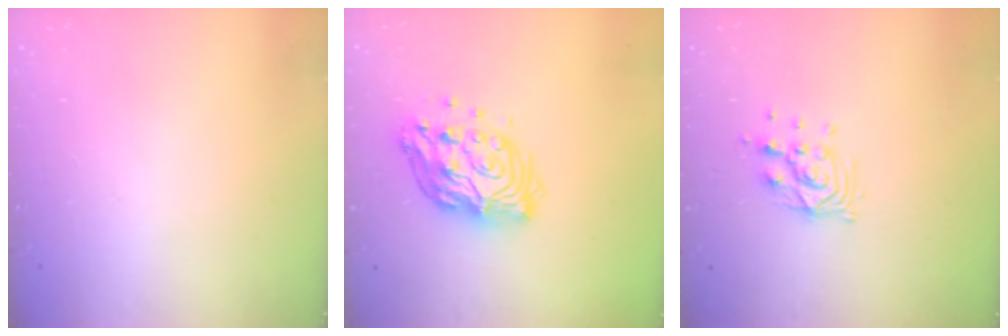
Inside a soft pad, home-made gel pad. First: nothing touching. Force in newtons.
{"total": 13.4, "press": 13.3, "slide": 1.6}
{"total": 9.3, "press": 9.3, "slide": 0.6}